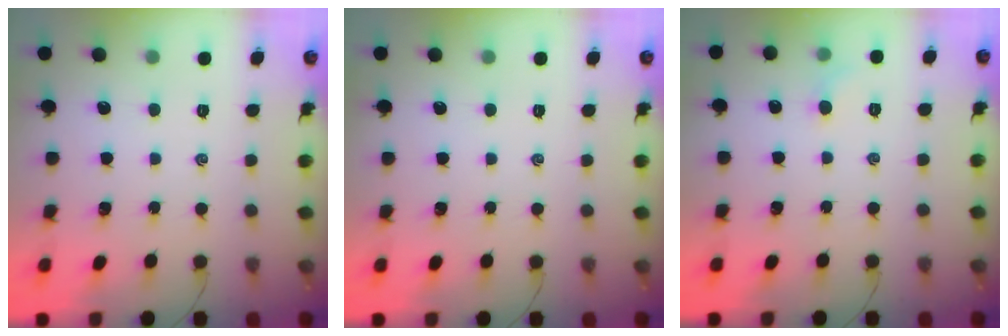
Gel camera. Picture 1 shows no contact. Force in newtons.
{"total": 0.0}
{"total": 3.4, "press": 3.3, "slide": 1.1}